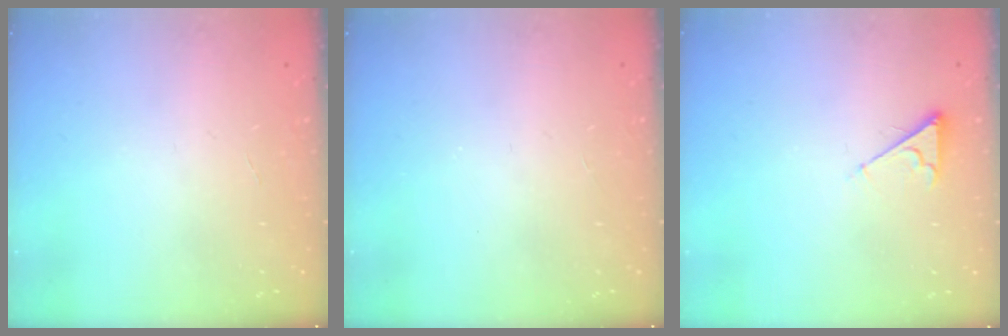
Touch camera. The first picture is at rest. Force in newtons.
{"total": 0.0}
{"total": 3.9, "press": 3.9, "slide": 0.6}